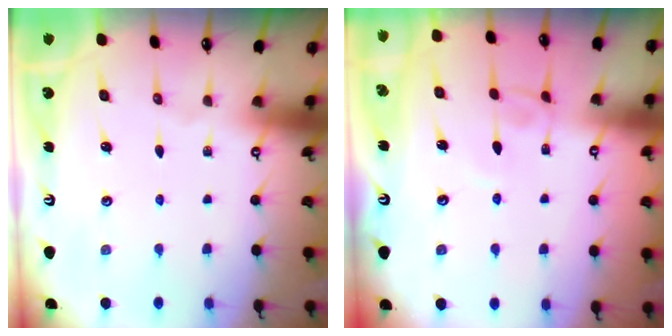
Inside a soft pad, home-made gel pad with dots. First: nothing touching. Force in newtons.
{"total": 4.3, "press": 4.3, "slide": 0.1}